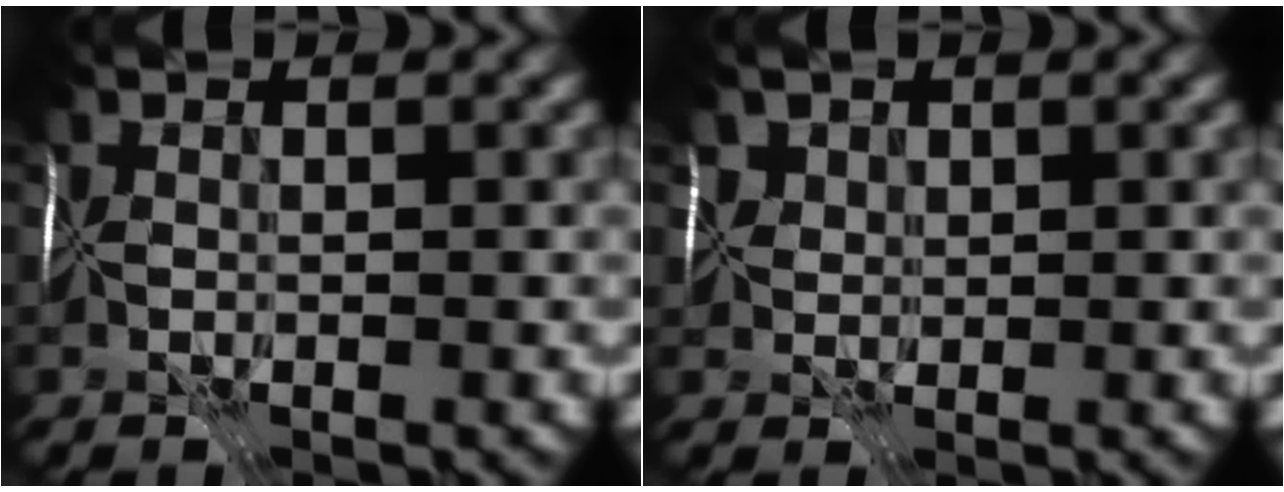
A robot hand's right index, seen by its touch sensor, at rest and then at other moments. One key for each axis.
{"total": 2.0, "fx": 1.1, "fy": 1.6, "fz": 0.4, "tx": -0.007, "ty": -0.007, "tz": 0.033}